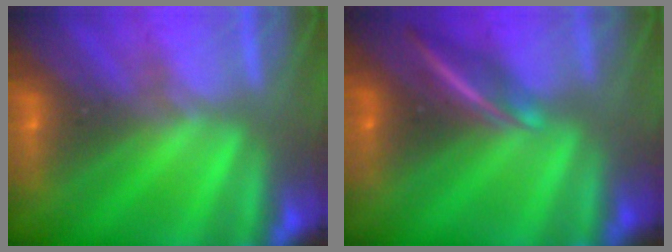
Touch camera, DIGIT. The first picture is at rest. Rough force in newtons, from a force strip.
{"total": 7.4}